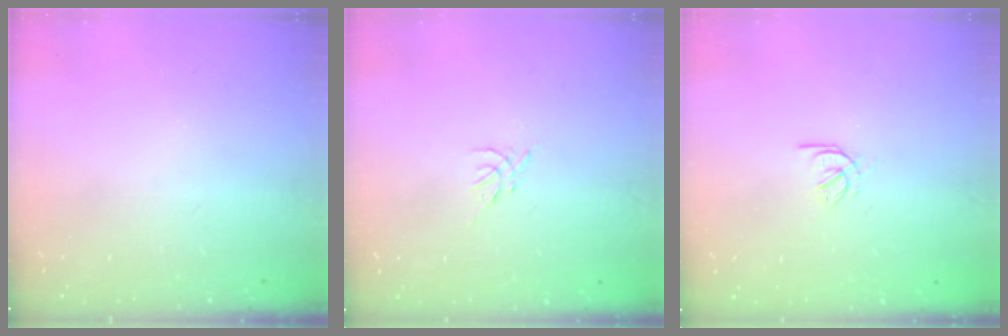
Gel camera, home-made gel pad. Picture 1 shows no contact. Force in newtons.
{"total": 0.0}
{"total": 2.6, "press": 2.5, "slide": 0.6}